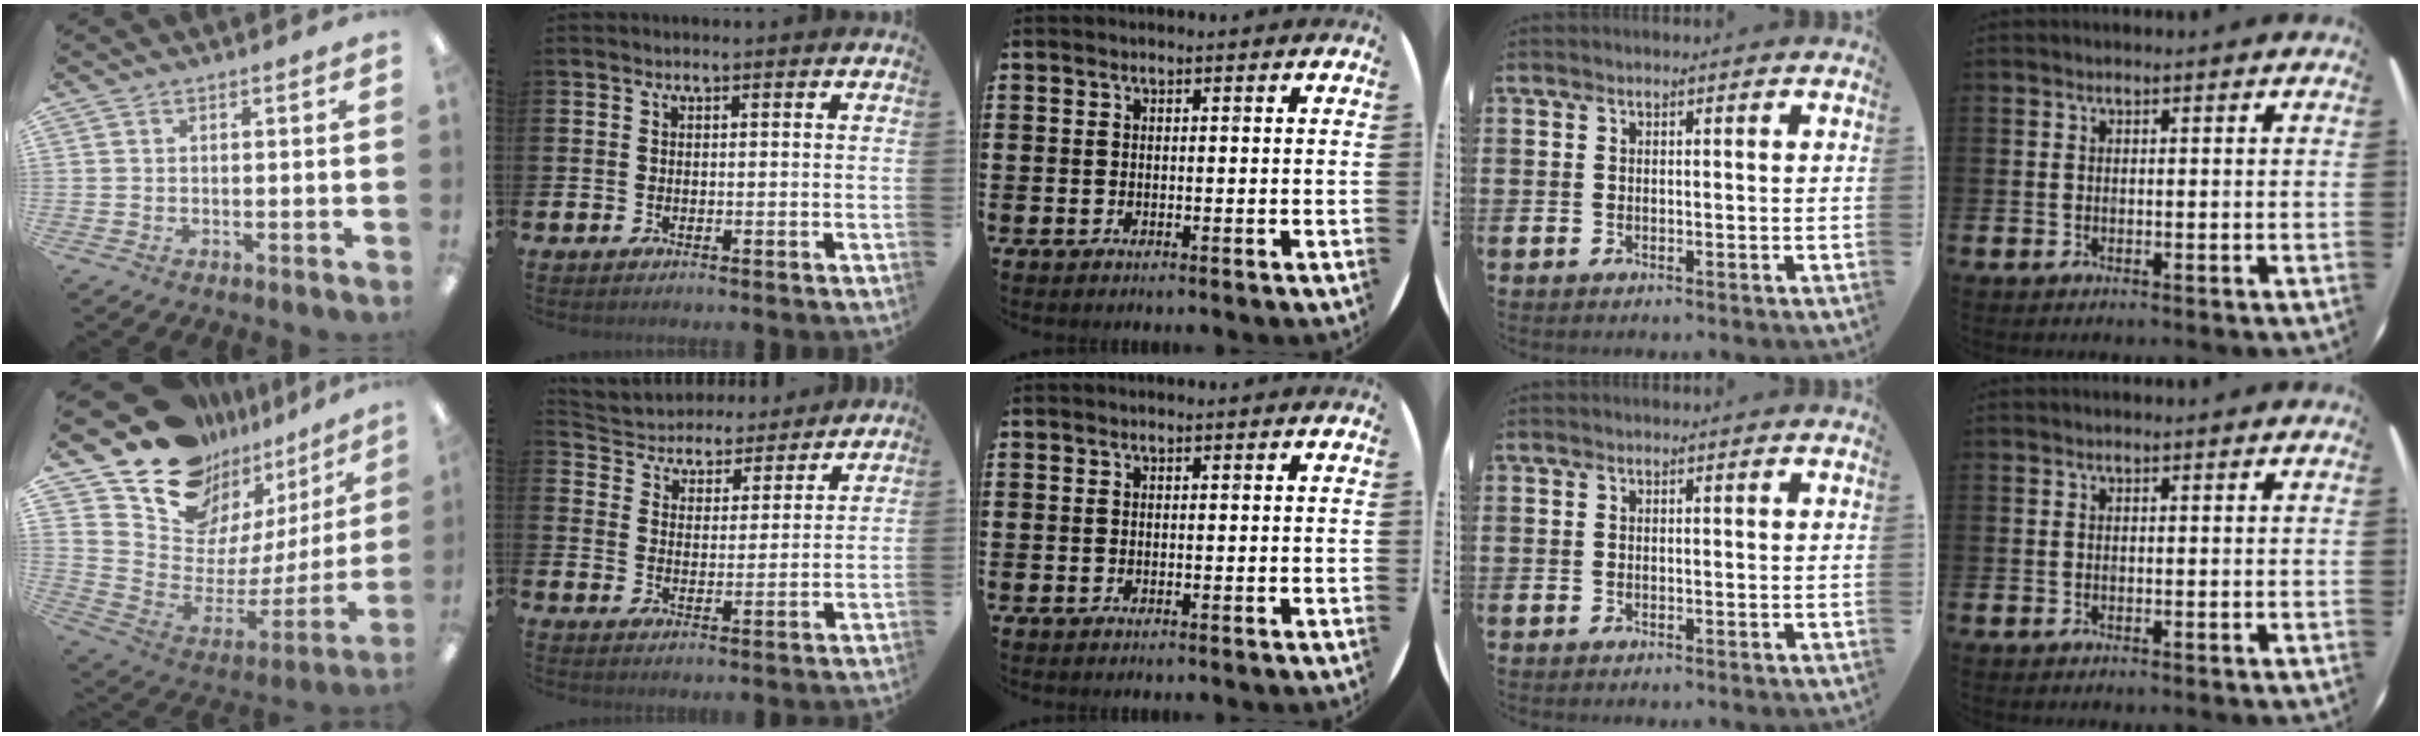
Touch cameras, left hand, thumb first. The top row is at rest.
{"thumb": {"total": 15.8, "force": [12.4, 9.0, 3.8], "torque": [-0.071, -0.118, 0.231]}, "index": {"total": 4.8, "force": [4.5, 1.8, -0.2], "torque": [-0.031, -0.039, 0.074]}}